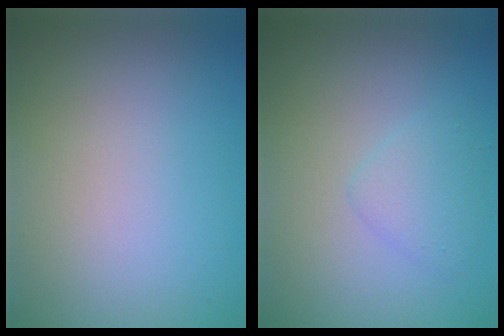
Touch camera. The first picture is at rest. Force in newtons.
{"total": 1.8, "press": 1.8, "slide": 0.1}